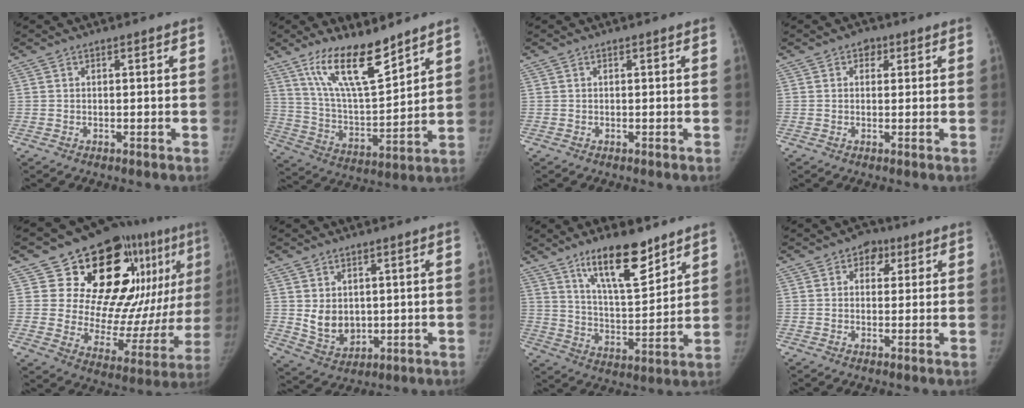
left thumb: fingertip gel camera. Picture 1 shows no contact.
{"total": 15.3, "force": [10.9, 4.2, 10.0], "torque": [-0.153, -0.070, 0.210]}
{"total": 0.0}
{"total": 2.3, "force": [1.0, 1.8, 1.0], "torque": [0.003, 0.000, 0.008]}
{"total": 27.0, "force": [11.4, 13.9, 20.2], "torque": [-0.223, -0.026, 0.180]}
{"total": 7.0, "force": [0.8, 5.5, 4.2], "torque": [-0.047, -0.019, 0.037]}
{"total": 14.5, "force": [9.8, 4.5, 9.7], "torque": [-0.135, -0.066, 0.175]}
{"total": 4.2, "force": [1.7, 3.3, 1.9], "torque": [0.005, 0.000, 0.018]}